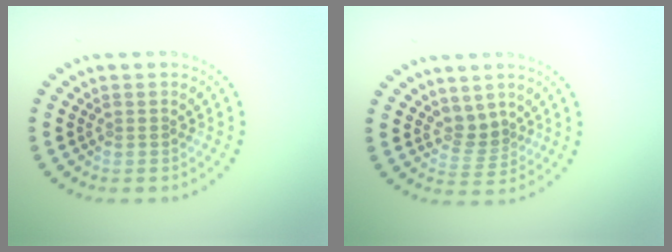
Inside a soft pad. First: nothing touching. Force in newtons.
{"total": 2.0, "press": 1.5, "slide": 1.3}